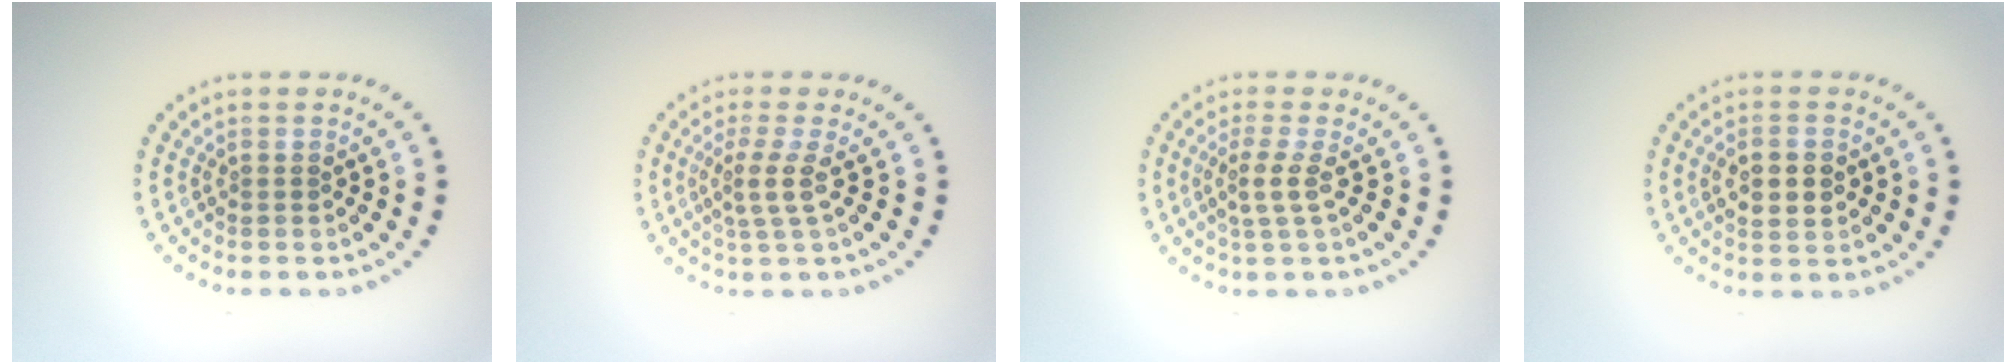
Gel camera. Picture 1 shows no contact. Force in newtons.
{"total": 2.2, "press": 1.6, "slide": 1.5}
{"total": 2.0, "press": 1.5, "slide": 1.3}
{"total": 2.9, "press": 2.9, "slide": 0.2}